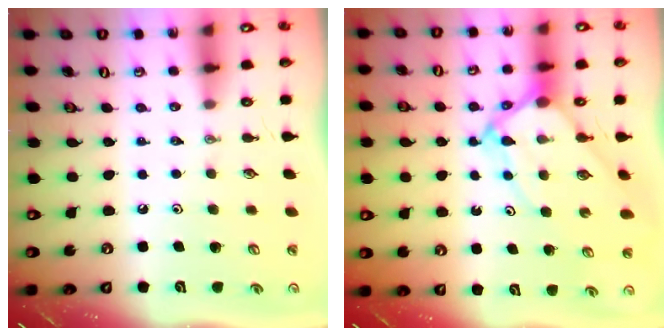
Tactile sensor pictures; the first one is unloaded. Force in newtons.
{"total": 8.8, "press": 8.8, "slide": 0.7}